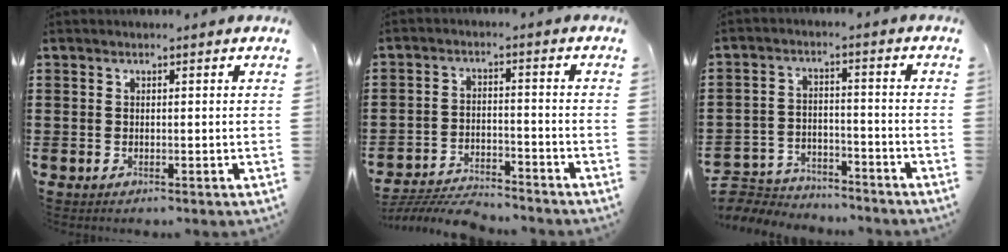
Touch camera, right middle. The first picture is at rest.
{"total": 5.5, "force": [-5.3, 0.7, 1.2], "torque": [-0.024, 0.006, -0.107]}
{"total": 5.2, "force": [-5.1, 1.2, 0.1], "torque": [-0.009, 0.009, -0.108]}